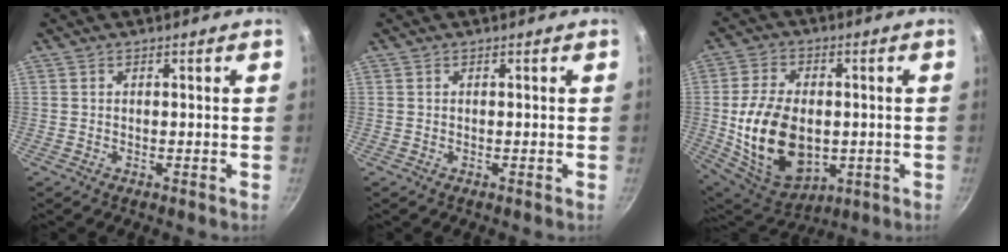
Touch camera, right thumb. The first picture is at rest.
{"total": 0.0}
{"total": 18.0, "force": [-1.4, 11.8, 13.6], "torque": [-0.231, -0.006, -0.004]}